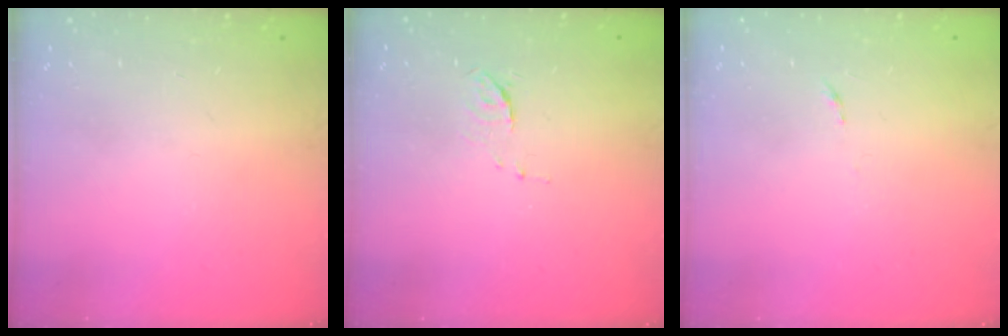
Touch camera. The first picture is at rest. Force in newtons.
{"total": 4.1, "press": 4.1, "slide": 0.2}
{"total": 2.6, "press": 2.6, "slide": 0.4}